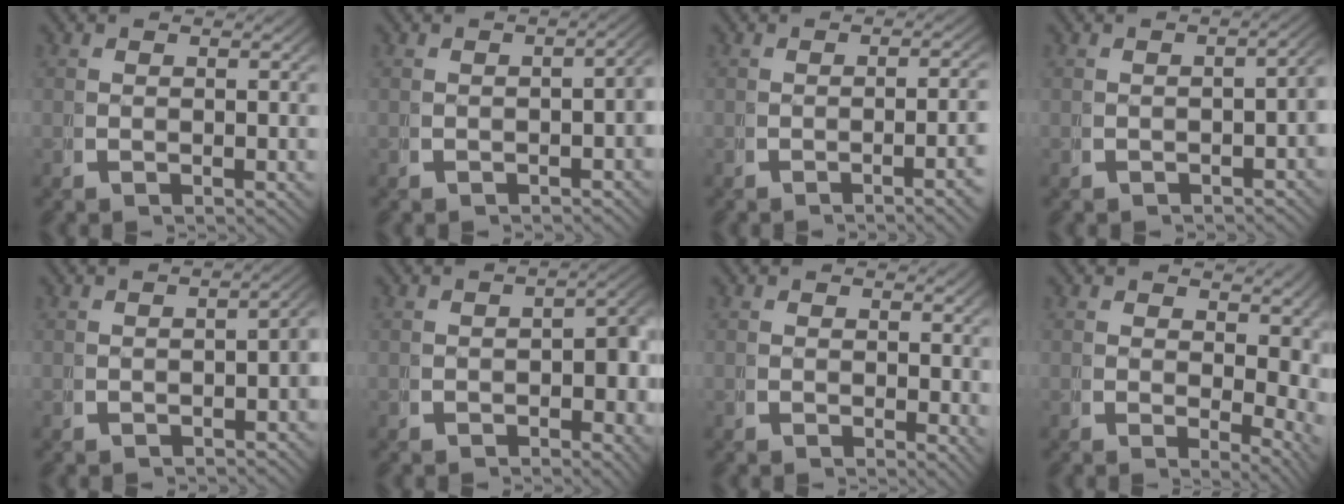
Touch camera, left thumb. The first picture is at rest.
{"total": 2.5, "force": [-1.2, 1.0, 2.0], "torque": [-0.022, -0.003, -0.015]}
{"total": 3.0, "force": [-1.2, 0.3, 2.7], "torque": [-0.037, 0.007, -0.021]}
{"total": 2.7, "force": [-1.5, 1.0, 2.1], "torque": [-0.022, -0.003, -0.019]}
{"total": 2.8, "force": [-1.3, 1.1, 2.2], "torque": [-0.023, -0.002, -0.016]}
{"total": 3.9, "force": [-0.6, 2.2, 3.2], "torque": [-0.032, -0.008, -0.007]}
{"total": 1.4, "force": [0.8, 0.8, 0.8], "torque": [-0.002, -0.004, 0.011]}
{"total": 4.9, "force": [1.7, 2.9, 3.5], "torque": [-0.042, -0.021, 0.035]}